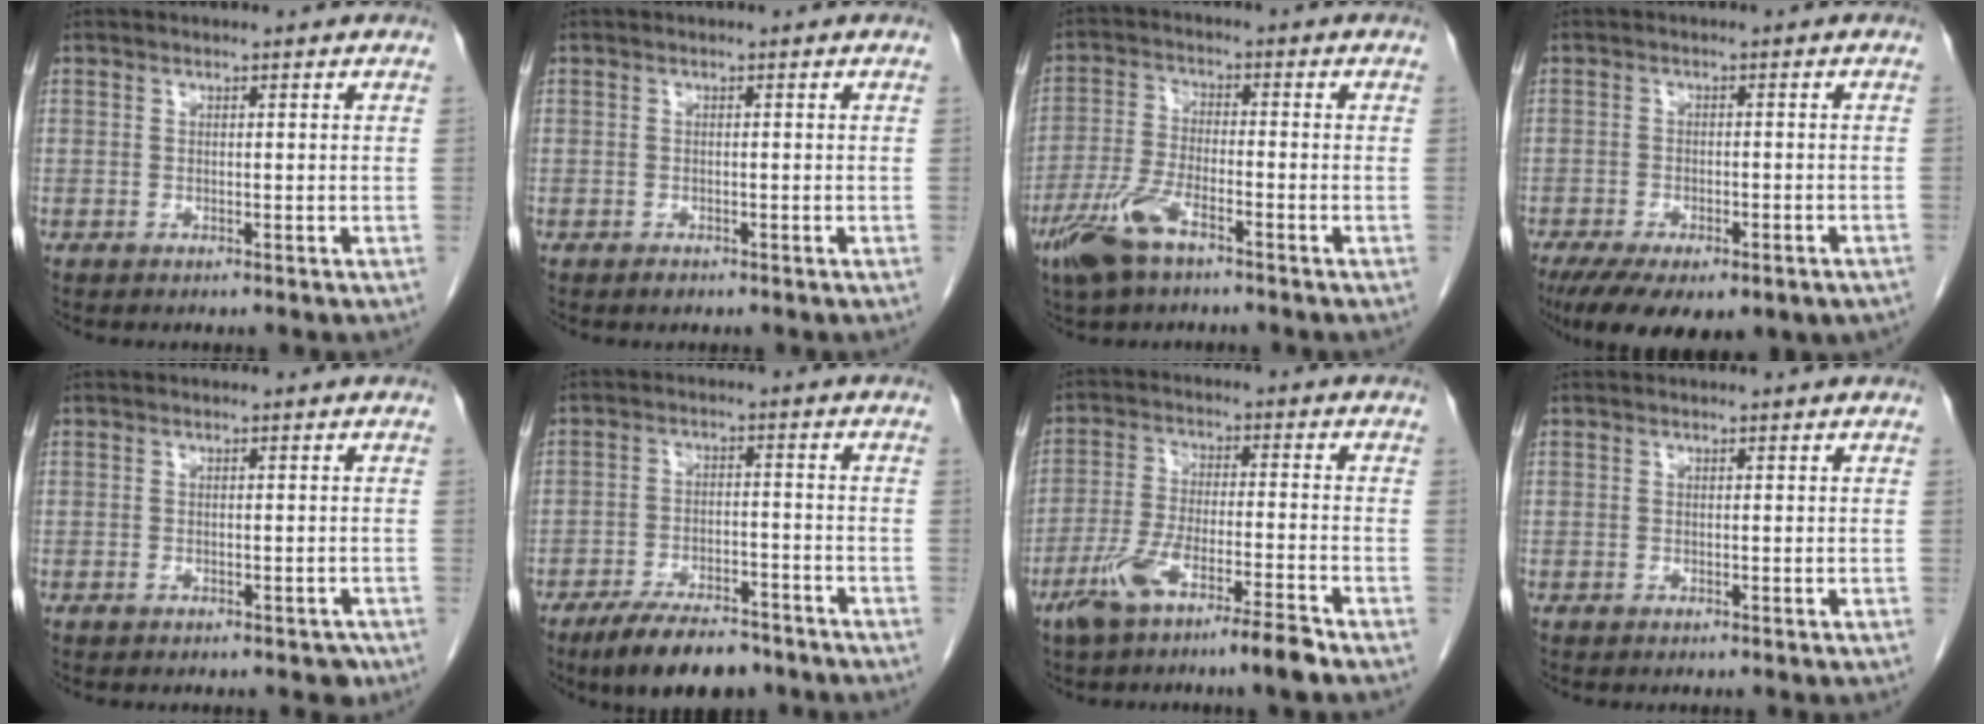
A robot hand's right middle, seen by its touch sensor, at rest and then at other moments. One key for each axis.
{"total": 0.7, "fx": -0.5, "fy": 0.4, "fz": 0.2, "tx": -0.005, "ty": 0.000, "tz": -0.007}
{"total": 8.0, "fx": -5.1, "fy": 2.2, "fz": 5.8, "tx": -0.133, "ty": -0.013, "tz": -0.099}
{"total": 15.0, "fx": -9.8, "fy": 5.8, "fz": 9.8, "tx": -0.170, "ty": -0.020, "tz": -0.134}
{"total": 2.3, "fx": -1.5, "fy": 1.3, "fz": 1.1, "tx": -0.005, "ty": 0.004, "tz": -0.016}
{"total": 10.4, "fx": -8.2, "fy": 3.4, "fz": 5.4, "tx": -0.081, "ty": -0.008, "tz": -0.135}
{"total": 9.1, "fx": -6.2, "fy": 0.3, "fz": 6.6, "tx": -0.132, "ty": -0.006, "tz": -0.117}
{"total": 0.0}